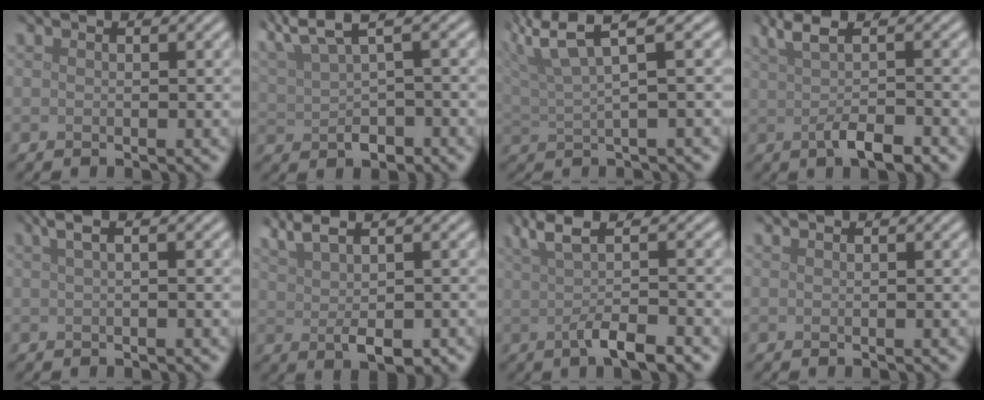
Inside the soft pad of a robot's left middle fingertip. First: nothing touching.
{"total": 4.8, "force": [2.7, 1.5, 3.7], "torque": [-0.075, 0.013, 0.049]}
{"total": 5.1, "force": [3.2, 0.8, 4.0], "torque": [-0.067, 0.017, 0.052]}
{"total": 4.1, "force": [0.0, 1.2, 3.9], "torque": [-0.072, 0.002, 0.001]}
{"total": 2.2, "force": [0.8, 0.7, 1.9], "torque": [-0.030, 0.009, 0.008]}
{"total": 4.5, "force": [1.4, 1.6, 3.9], "torque": [-0.071, 0.003, 0.031]}
{"total": 5.0, "force": [0.0, 1.3, 4.8], "torque": [-0.081, 0.005, -0.001]}
{"total": 0.7, "force": [0.3, 0.4, 0.5], "torque": [0.000, 0.008, -0.002]}